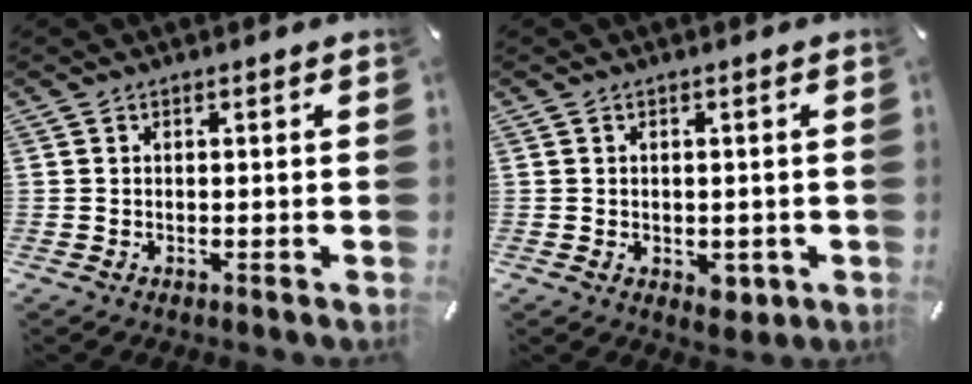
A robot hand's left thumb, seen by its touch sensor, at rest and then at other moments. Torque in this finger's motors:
{"motor_torque": [0.67, 0.81, 0.27, 0.11, 0.07]}